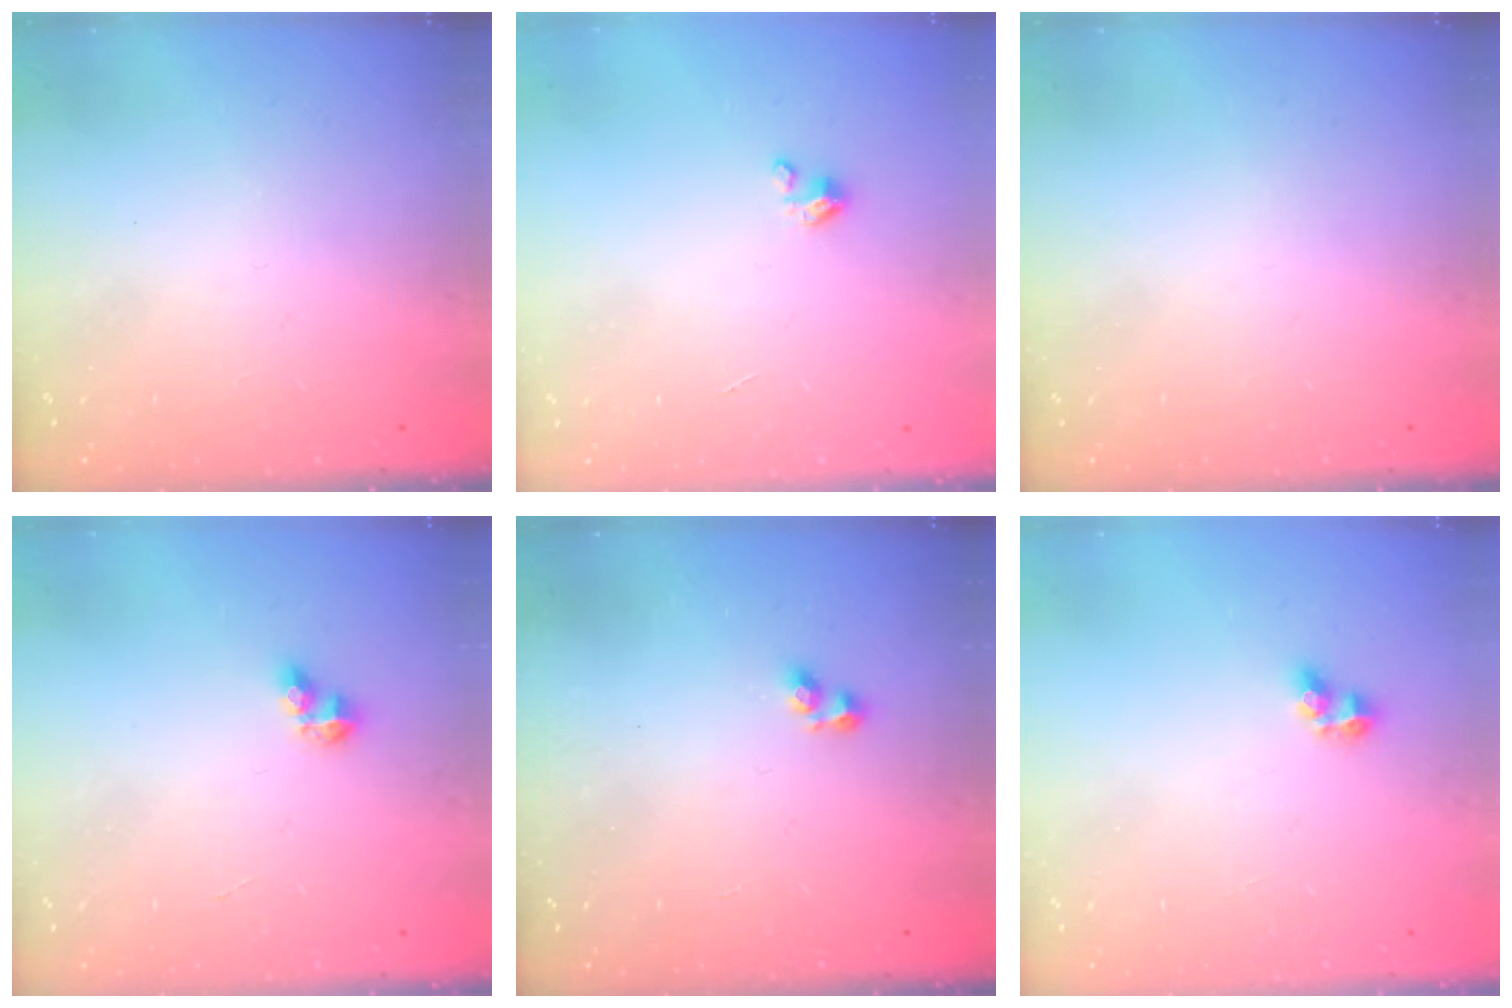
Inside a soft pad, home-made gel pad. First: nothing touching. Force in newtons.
{"total": 2.0, "press": 1.9, "slide": 0.3}
{"total": 0.0}
{"total": 4.8, "press": 4.8, "slide": 0.6}
{"total": 1.9, "press": 1.9, "slide": 0.3}
{"total": 3.3, "press": 3.3, "slide": 0.2}